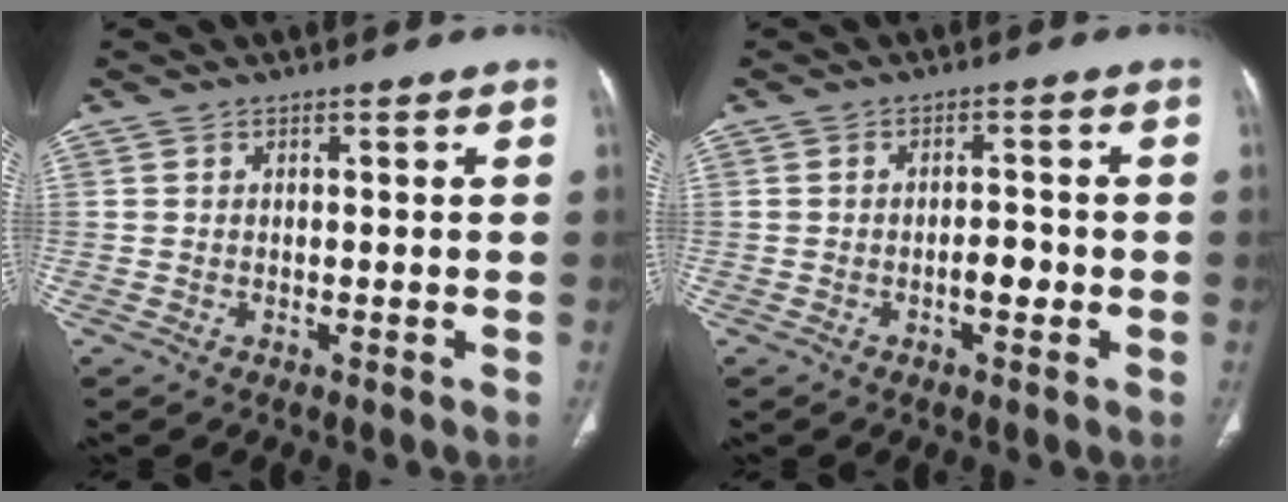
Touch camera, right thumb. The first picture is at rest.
{"total": 3.0, "force": [-1.0, 1.5, 2.4], "torque": [-0.031, 0.009, -0.017]}